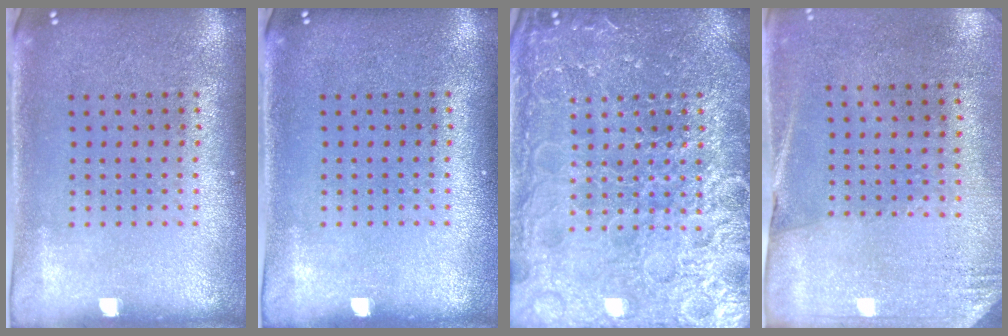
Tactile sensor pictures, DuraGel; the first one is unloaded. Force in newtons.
{"total": 0.0}
{"total": 6.5, "press": 6.5, "slide": 0.7}
{"total": 2.7, "press": 2.4, "slide": 1.3}